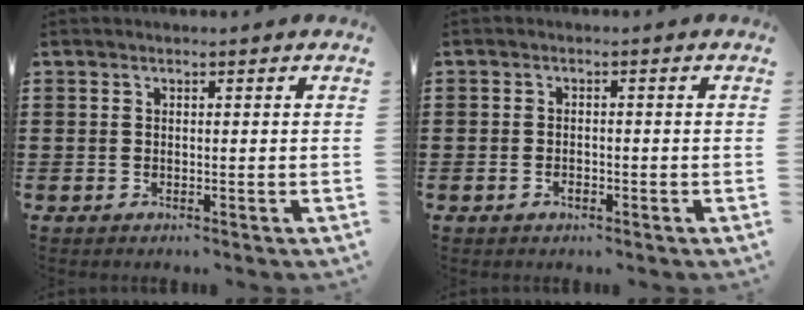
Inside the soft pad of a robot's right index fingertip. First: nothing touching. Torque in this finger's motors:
{"motor_torque": [-0.53, 1.37, -0.01, -0.03]}